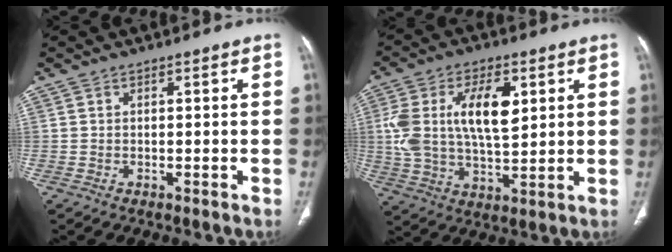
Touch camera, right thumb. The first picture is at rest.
{"total": 14.8, "force": [3.6, 7.4, 12.3], "torque": [-0.227, -0.002, 0.071]}